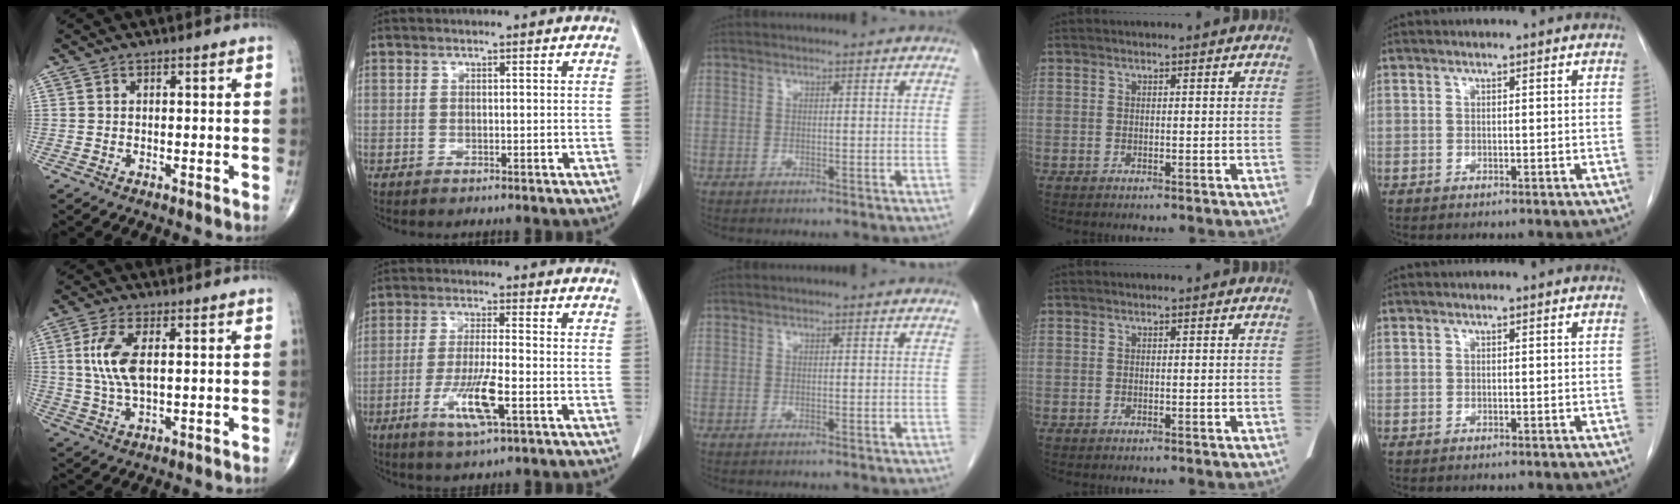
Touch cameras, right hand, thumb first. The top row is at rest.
{"thumb": {"total": 8.2, "force": [1.5, 3.4, 7.3], "torque": [-0.170, -0.002, 0.032]}, "index": {"total": 8.2, "force": [-3.2, 0.8, 7.5], "torque": [-0.147, -0.015, -0.056]}}